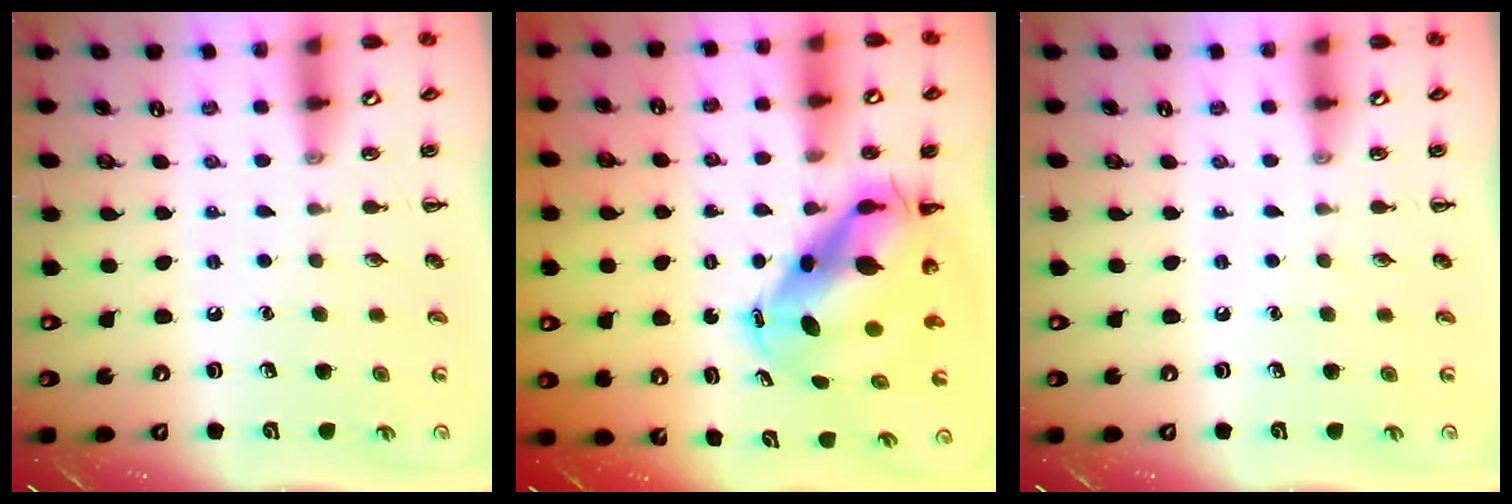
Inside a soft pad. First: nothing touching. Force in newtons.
{"total": 10.6, "press": 10.2, "slide": 3.0}
{"total": 0.0}